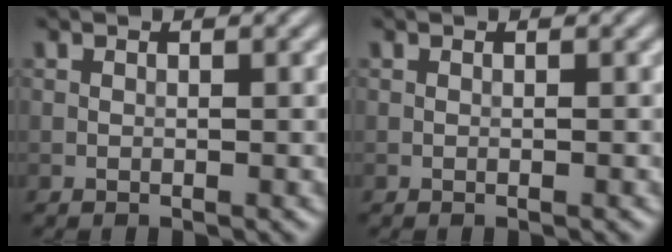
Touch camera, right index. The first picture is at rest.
{"total": 0.0}